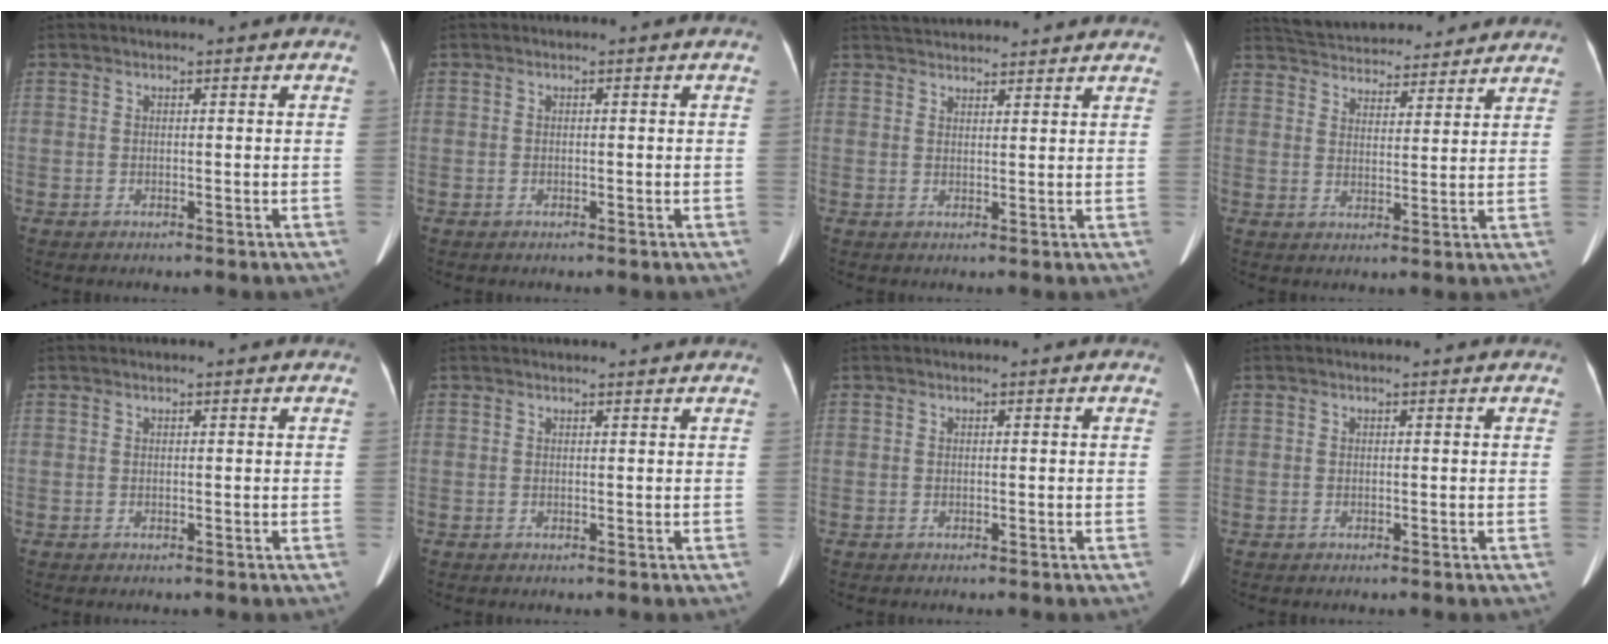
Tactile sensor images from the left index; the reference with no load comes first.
{"total": 0.0}
{"total": 10.2, "force": [9.6, 1.7, 2.9], "torque": [-0.041, 0.037, 0.131]}
{"total": 16.3, "force": [15.2, 4.0, 4.2], "torque": [-0.072, 0.030, 0.219]}
{"total": 0.7, "force": [0.7, 0.1, 0.1], "torque": [-0.007, 0.008, 0.011]}
{"total": 3.1, "force": [3.0, 0.5, 0.5], "torque": [-0.007, 0.022, 0.034]}
{"total": 0.0}
{"total": 0.9, "force": [0.9, 0.1, 0.2], "torque": [-0.011, 0.006, 0.010]}